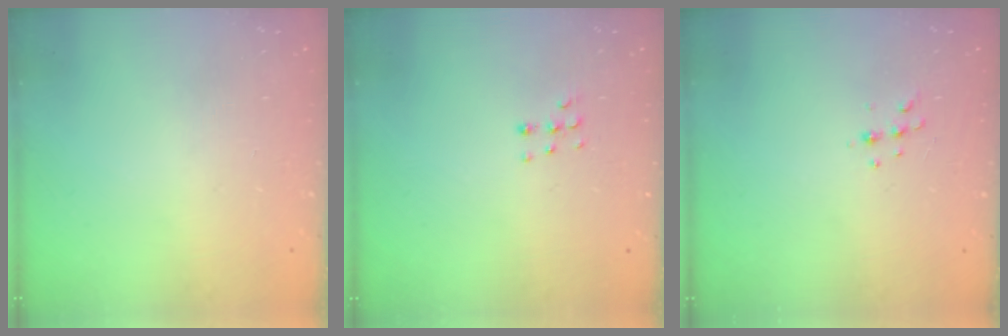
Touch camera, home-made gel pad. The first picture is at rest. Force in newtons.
{"total": 4.3, "press": 4.2, "slide": 1.1}
{"total": 5.6, "press": 5.6, "slide": 0.7}